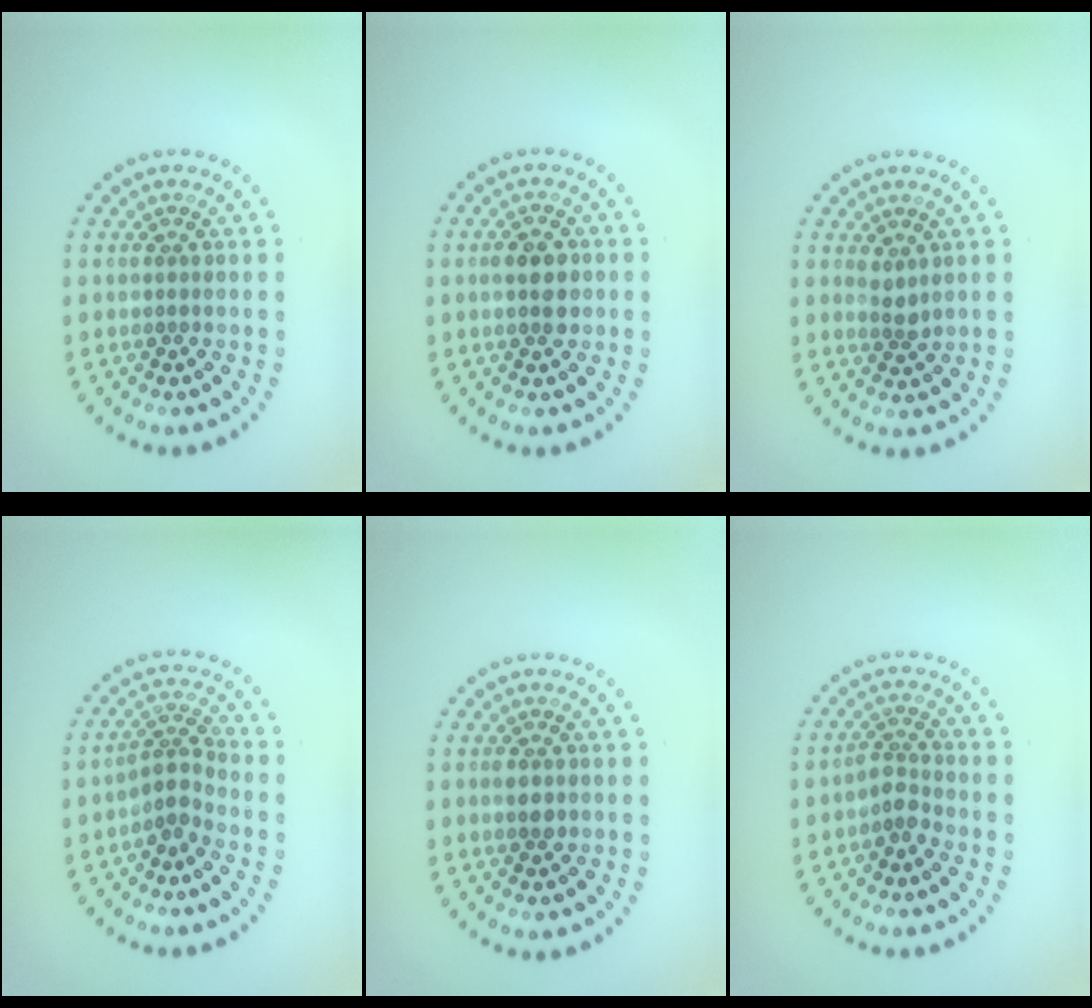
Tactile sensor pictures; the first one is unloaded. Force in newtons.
{"total": 3.0, "press": 3.0, "slide": 0.1}
{"total": 1.3, "press": 1.1, "slide": 0.7}
{"total": 2.3, "press": 1.6, "slide": 1.6}
{"total": 1.1, "press": 1.1, "slide": 0.1}
{"total": 1.8, "press": 1.2, "slide": 1.3}